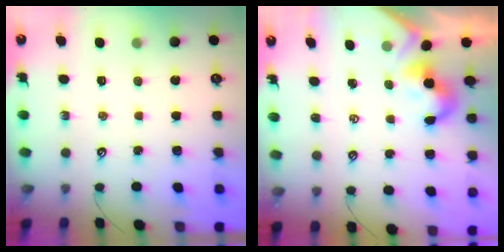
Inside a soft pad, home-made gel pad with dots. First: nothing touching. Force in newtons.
{"total": 1.9, "press": 1.9, "slide": 0.5}